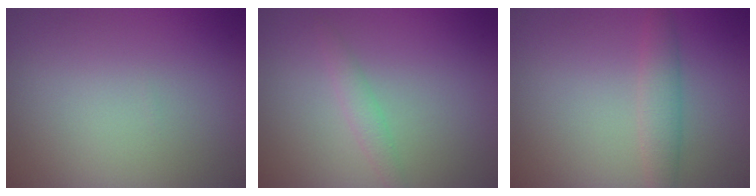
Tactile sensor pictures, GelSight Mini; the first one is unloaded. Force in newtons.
{"total": 1.6, "press": 1.6, "slide": 0.0}
{"total": 2.5, "press": 2.5, "slide": 0.0}